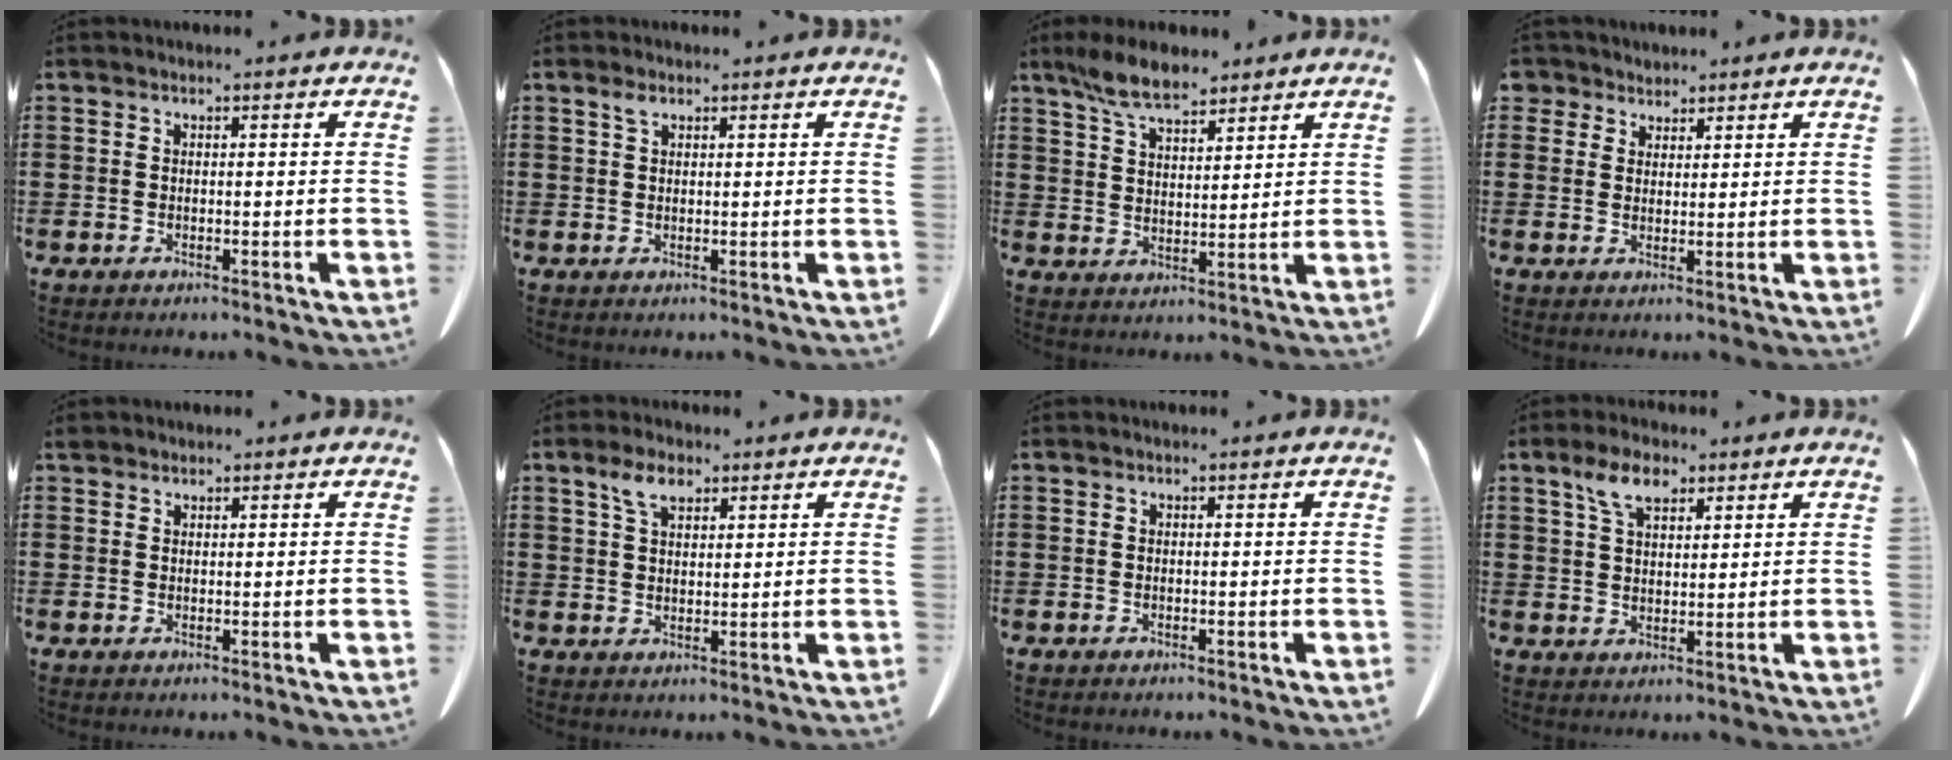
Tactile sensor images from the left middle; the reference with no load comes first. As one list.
[{"total": 1.5, "force": [0.8, 0.6, 1.1], "torque": [-0.027, 0.001, 0.015]}, {"total": 7.4, "force": [5.9, 2.3, 3.8], "torque": [-0.091, -0.006, 0.112]}, {"total": 3.1, "force": [2.6, 1.8, 0.1], "torque": [-0.015, 0.006, 0.050]}, {"total": 1.3, "force": [1.1, 0.5, 0.2], "torque": [-0.008, 0.001, 0.023]}, {"total": 4.3, "force": [2.7, 2.0, 2.8], "torque": [-0.063, 0.006, 0.049]}, {"total": 0.0}, {"total": 5.9, "force": [3.5, 2.8, 3.8], "torque": [-0.086, 0.010, 0.064]}]